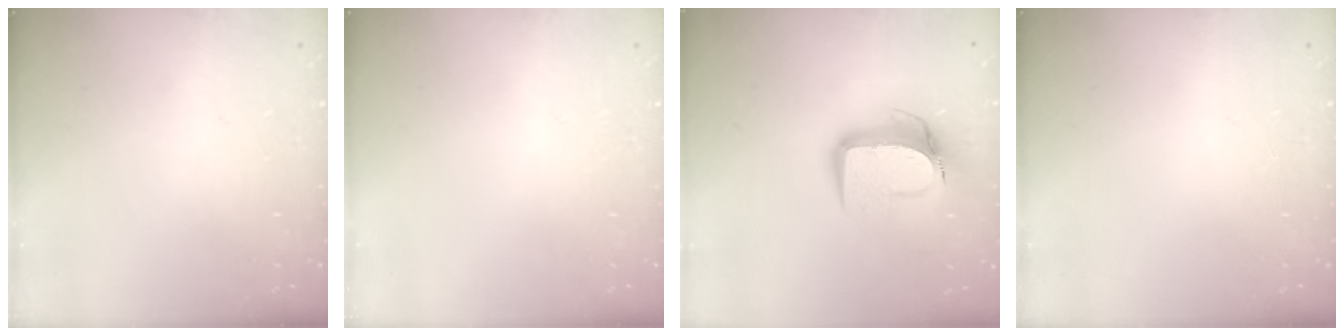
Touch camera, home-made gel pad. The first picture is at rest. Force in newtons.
{"total": 0.0}
{"total": 11.5, "press": 11.5, "slide": 1.0}
{"total": 0.0}